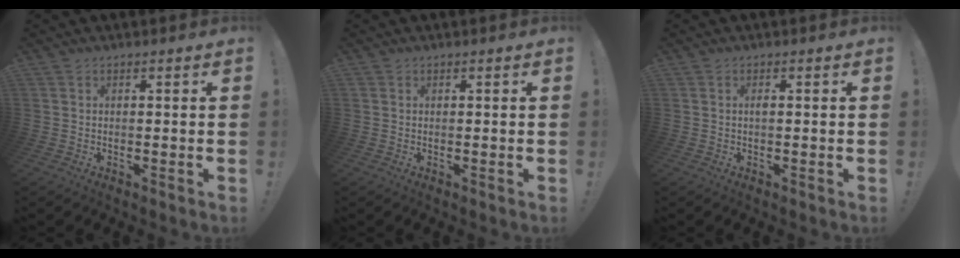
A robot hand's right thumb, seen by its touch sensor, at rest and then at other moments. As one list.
[{"total": 0.0}, {"total": 0.6, "force": [-0.1, 0.0, 0.6], "torque": [-0.017, 0.003, -0.003]}]